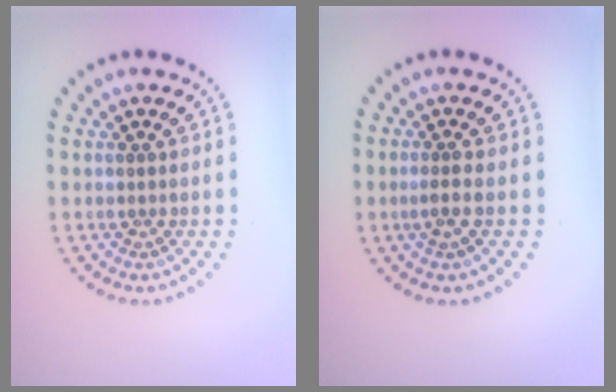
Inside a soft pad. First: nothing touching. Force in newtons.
{"total": 1.1, "press": 0.7, "slide": 0.8}